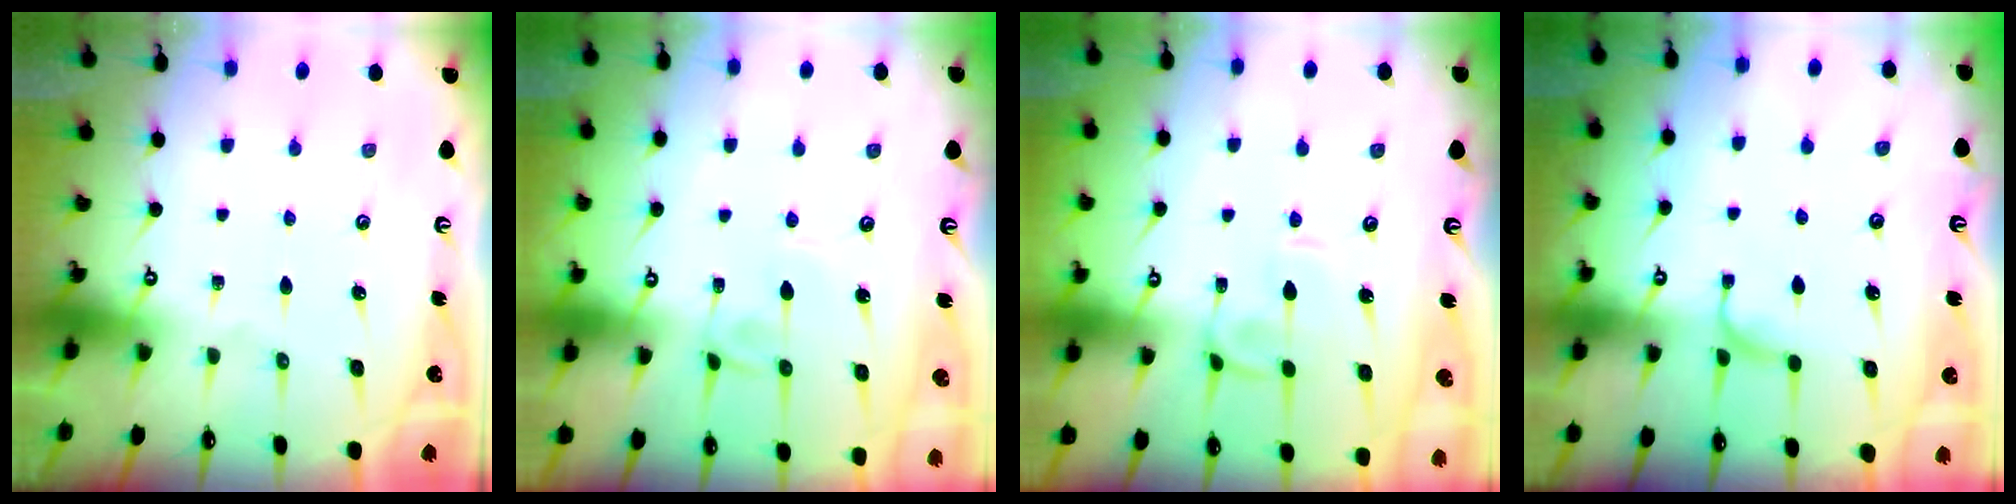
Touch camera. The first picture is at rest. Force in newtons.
{"total": 3.7, "press": 3.7, "slide": 0.1}
{"total": 2.4, "press": 2.4, "slide": 0.6}
{"total": 1.9, "press": 1.8, "slide": 0.6}